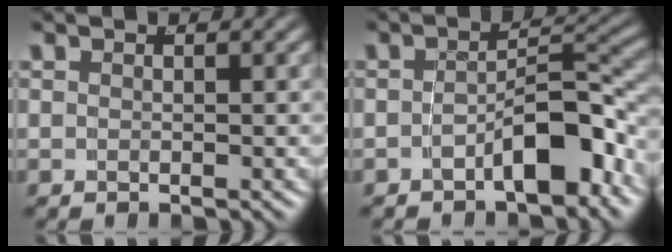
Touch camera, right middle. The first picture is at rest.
{"total": 4.7, "force": [-2.9, 1.4, 3.5], "torque": [-0.043, -0.005, -0.040]}